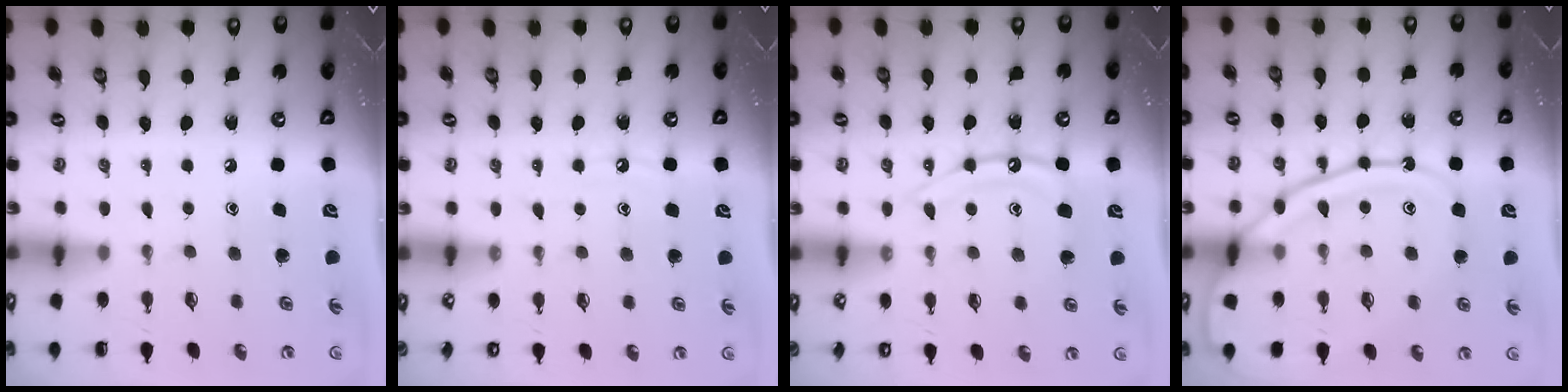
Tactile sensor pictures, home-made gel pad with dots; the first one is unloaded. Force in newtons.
{"total": 5.3, "press": 5.2, "slide": 0.7}
{"total": 11.4, "press": 11.3, "slide": 1.1}
{"total": 15.5, "press": 15.4, "slide": 1.4}